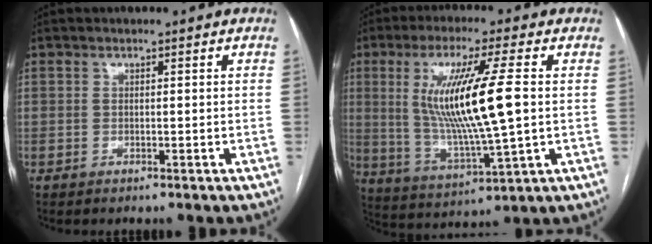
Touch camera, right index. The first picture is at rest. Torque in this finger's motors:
{"motor_torque": [1.07, 0.32, 1.05, 0.21]}